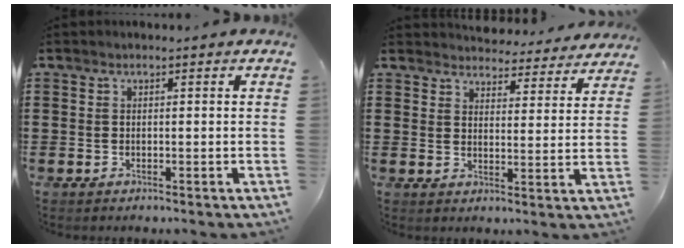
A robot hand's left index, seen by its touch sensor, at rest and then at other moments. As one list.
[{"total": 4.3, "force": [4.3, 0.3, 0.0], "torque": [-0.013, -0.032, 0.073]}]